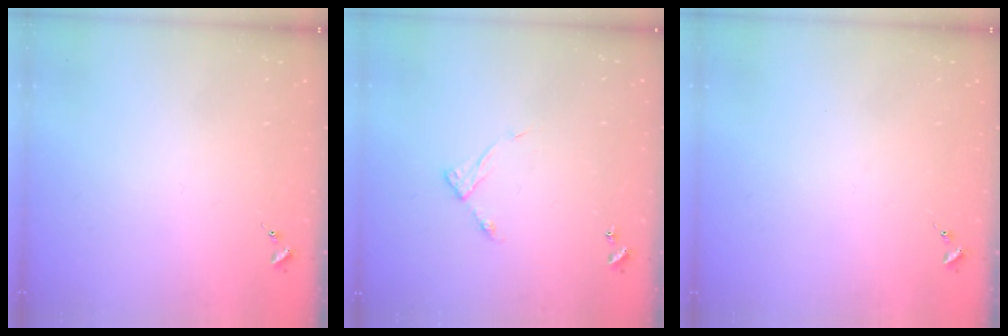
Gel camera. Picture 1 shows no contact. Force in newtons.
{"total": 5.8, "press": 5.7, "slide": 0.6}
{"total": 0.0}